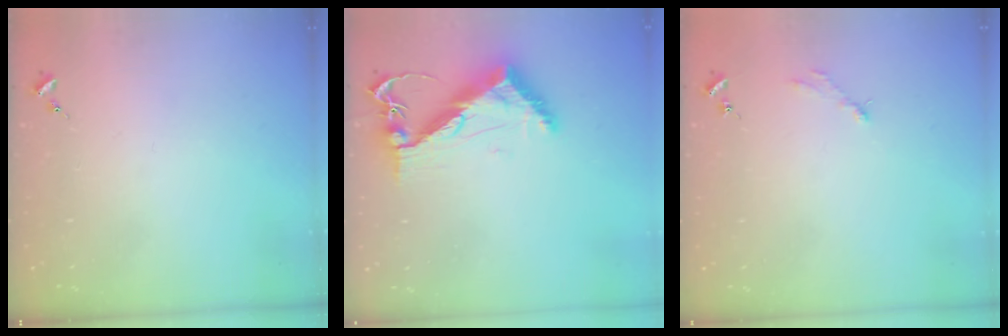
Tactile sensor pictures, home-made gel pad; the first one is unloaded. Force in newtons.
{"total": 10.7, "press": 10.6, "slide": 1.3}
{"total": 2.8, "press": 2.8, "slide": 0.4}